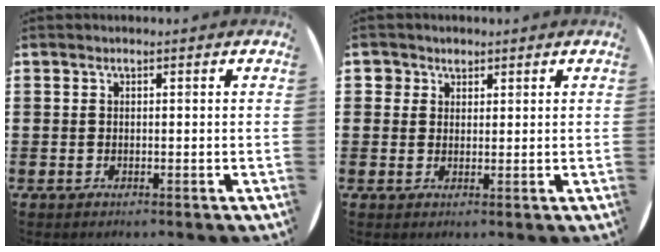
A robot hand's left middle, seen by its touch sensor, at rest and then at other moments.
{"total": 2.4, "force": [1.7, 1.7, 0.2], "torque": [0.006, 0.001, 0.029]}